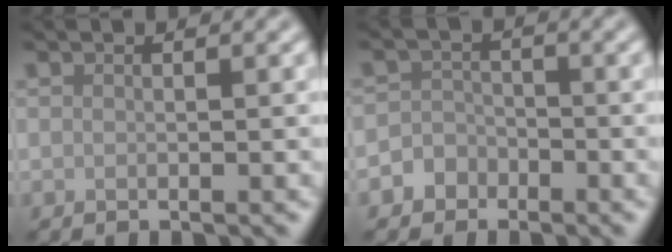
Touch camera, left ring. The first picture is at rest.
{"total": 2.5, "force": [-1.6, 1.9, 0.2], "torque": [0.023, 0.007, -0.037]}